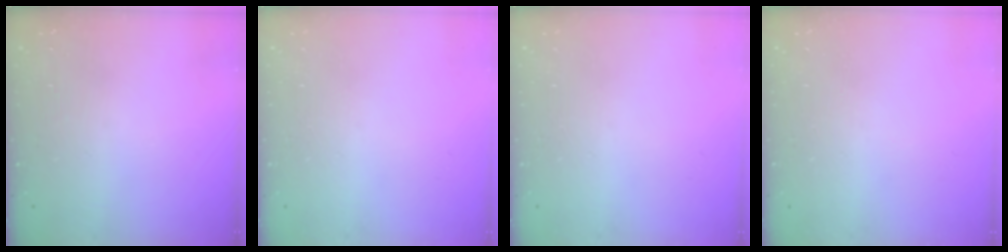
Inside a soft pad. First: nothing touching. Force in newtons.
{"total": 0.0}
{"total": 0.0}
{"total": 0.0}